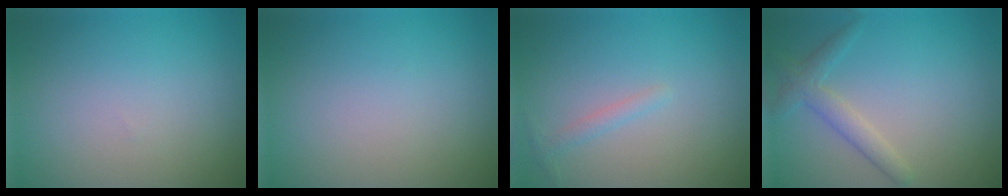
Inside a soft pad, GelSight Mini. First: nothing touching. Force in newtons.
{"total": 0.0}
{"total": 0.9, "press": 0.9, "slide": 0.0}
{"total": 2.4, "press": 2.4, "slide": 0.2}